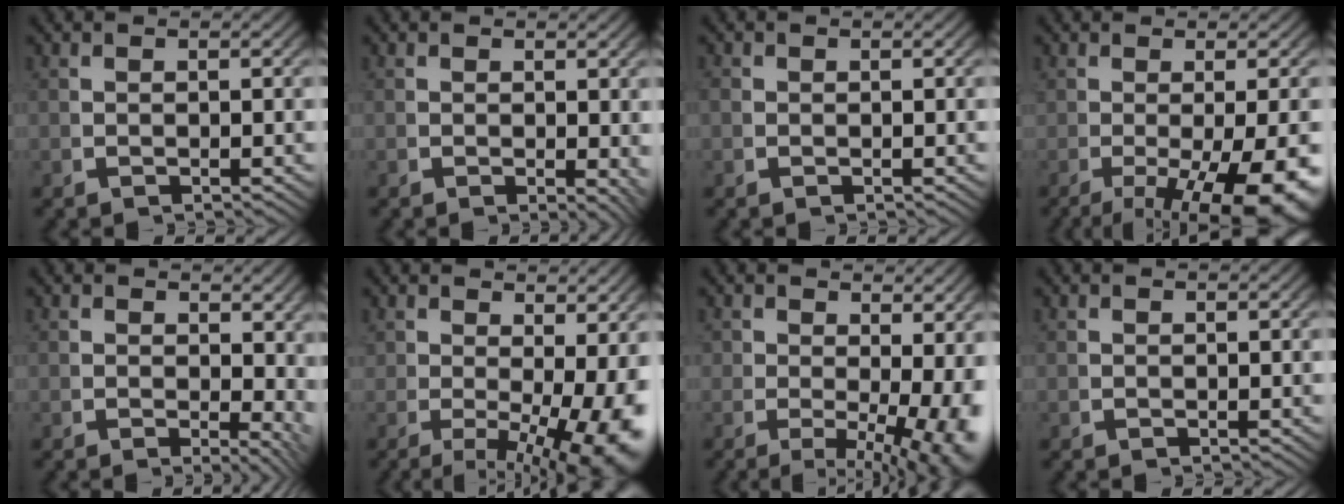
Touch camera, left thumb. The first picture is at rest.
{"total": 1.6, "force": [0.2, 0.8, 1.4], "torque": [-0.014, -0.008, 0.007]}
{"total": 0.8, "force": [0.0, 0.8, 0.2], "torque": [-0.009, -0.009, 0.003]}
{"total": 9.5, "force": [-3.4, 4.5, 7.7], "torque": [-0.132, -0.044, -0.029]}
{"total": 3.3, "force": [0.7, 1.9, 2.5], "torque": [-0.023, -0.017, 0.015]}
{"total": 8.8, "force": [-1.4, 4.8, 7.3], "torque": [-0.106, -0.044, 0.000]}
{"total": 7.7, "force": [-1.5, 4.4, 6.2], "torque": [-0.084, -0.041, -0.008]}
{"total": 0.0}